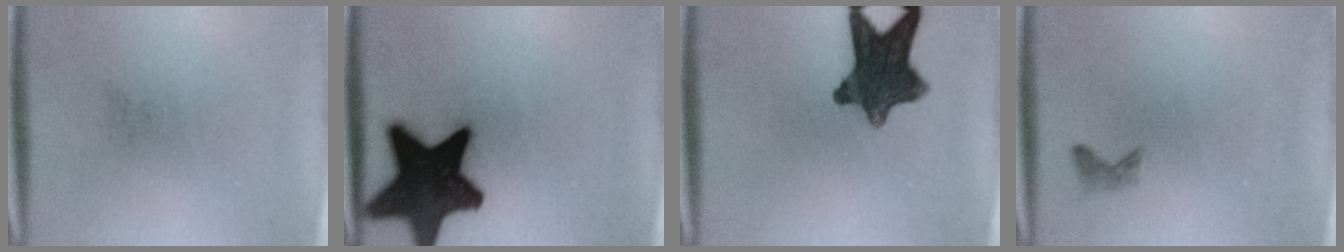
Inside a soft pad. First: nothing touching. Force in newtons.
{"total": 18.7}
{"total": 11.0}
{"total": 0.8}